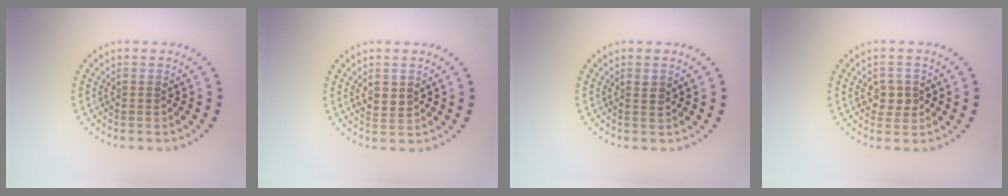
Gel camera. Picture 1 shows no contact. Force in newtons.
{"total": 1.7, "press": 1.5, "slide": 0.8}
{"total": 0.8, "press": 0.7, "slide": 0.4}
{"total": 2.1, "press": 2.1, "slide": 0.4}